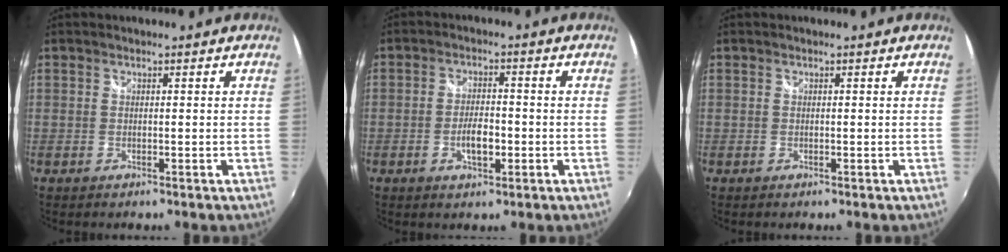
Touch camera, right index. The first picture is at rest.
{"total": 4.8, "force": [-1.6, 2.0, 4.1], "torque": [-0.082, 0.000, -0.025]}
{"total": 0.0}